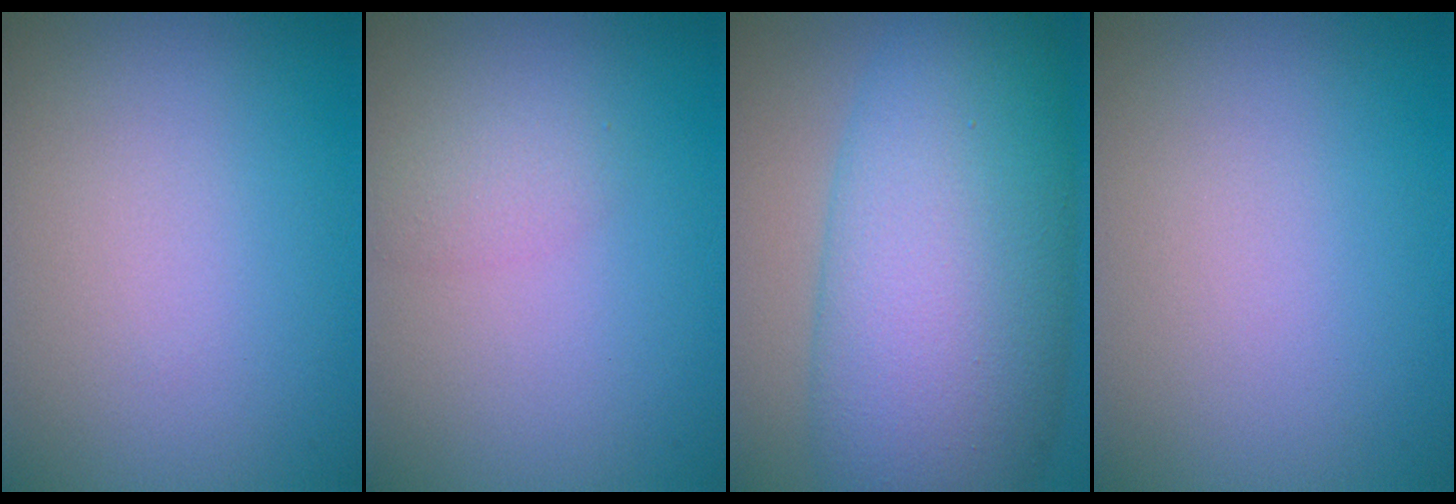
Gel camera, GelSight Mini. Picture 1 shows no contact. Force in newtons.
{"total": 1.2, "press": 1.2, "slide": 0.1}
{"total": 13.4, "press": 13.4, "slide": 0.2}
{"total": 0.0}